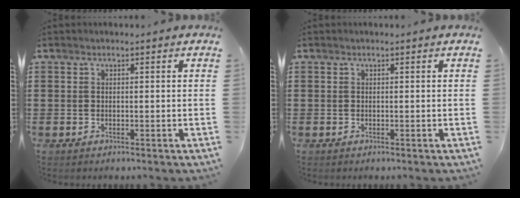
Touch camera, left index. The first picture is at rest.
{"total": 0.0}